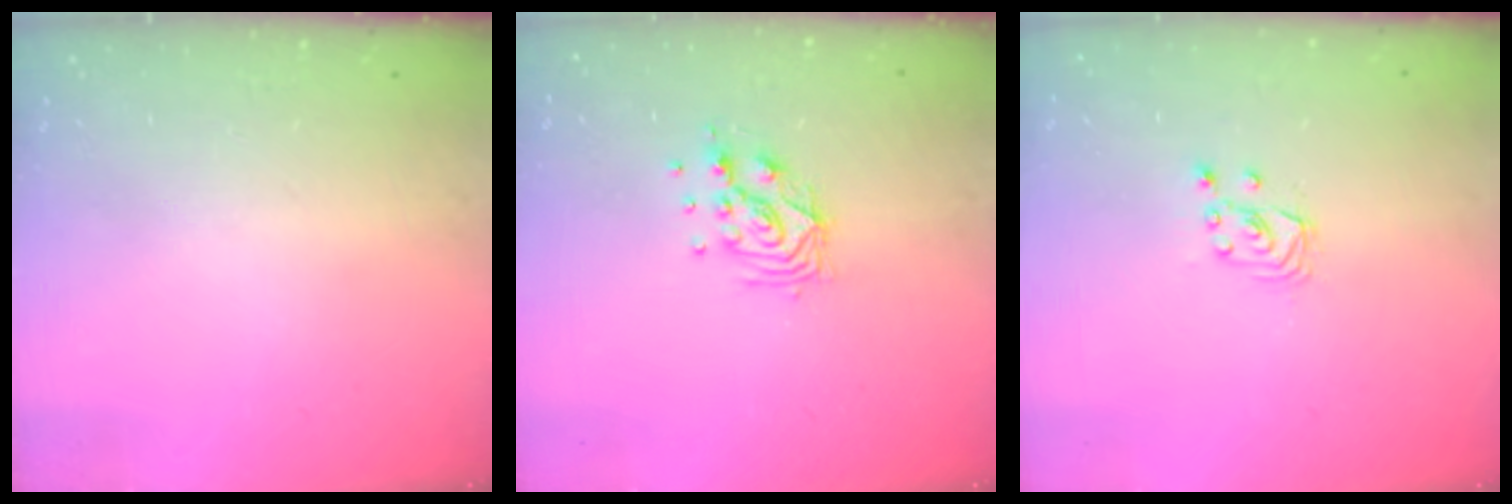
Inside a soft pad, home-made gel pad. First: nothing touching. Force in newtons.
{"total": 9.2, "press": 9.2, "slide": 0.5}
{"total": 2.6, "press": 2.6, "slide": 0.3}